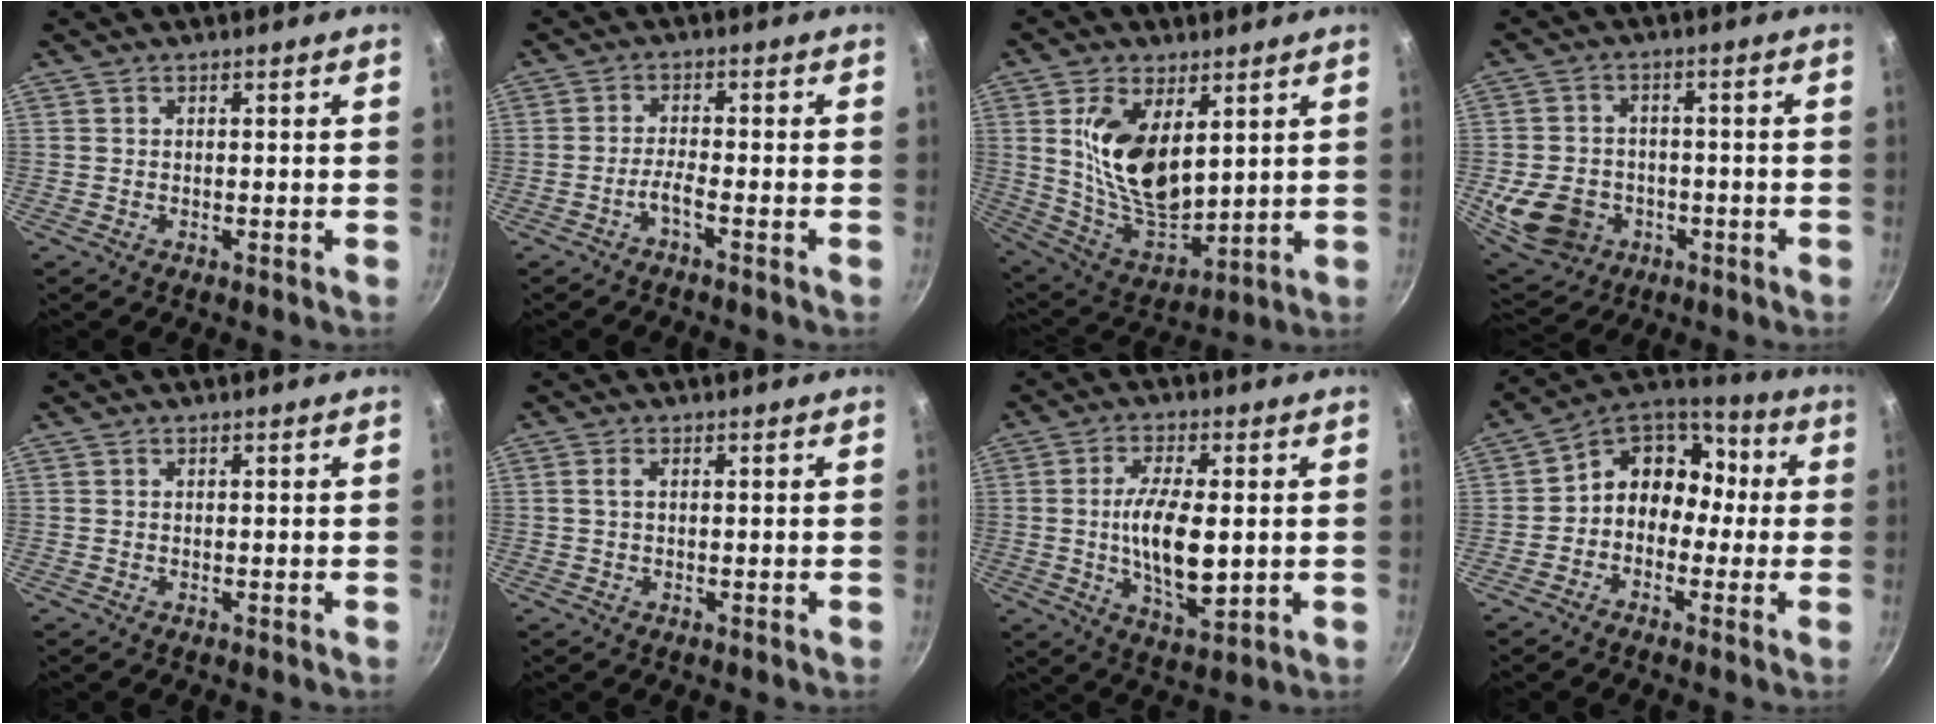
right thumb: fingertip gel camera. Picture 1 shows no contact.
{"total": 2.4, "force": [-1.7, 0.1, 1.7], "torque": [-0.038, 0.016, -0.034]}
{"total": 16.3, "force": [4.6, 8.9, 12.8], "torque": [-0.215, -0.043, 0.101]}
{"total": 12.0, "force": [-3.4, 9.7, 6.2], "torque": [-0.103, 0.016, -0.045]}
{"total": 0.0}
{"total": 1.3, "force": [0.2, 0.6, 1.1], "torque": [-0.023, 0.003, 0.003]}
{"total": 12.0, "force": [-0.2, 4.7, 11.1], "torque": [-0.203, -0.006, 0.000]}
{"total": 11.8, "force": [-1.0, 9.9, 6.4], "torque": [-0.053, 0.056, -0.042]}